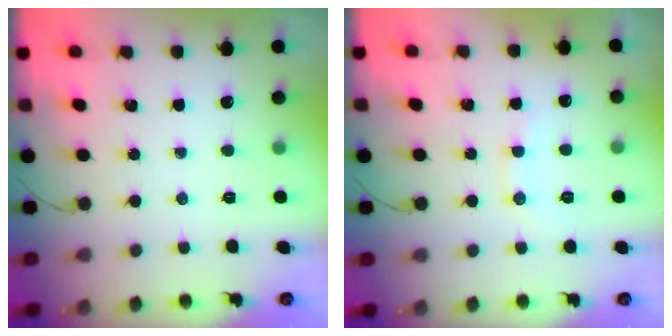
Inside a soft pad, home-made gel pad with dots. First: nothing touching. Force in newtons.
{"total": 7.5, "press": 7.4, "slide": 1.1}